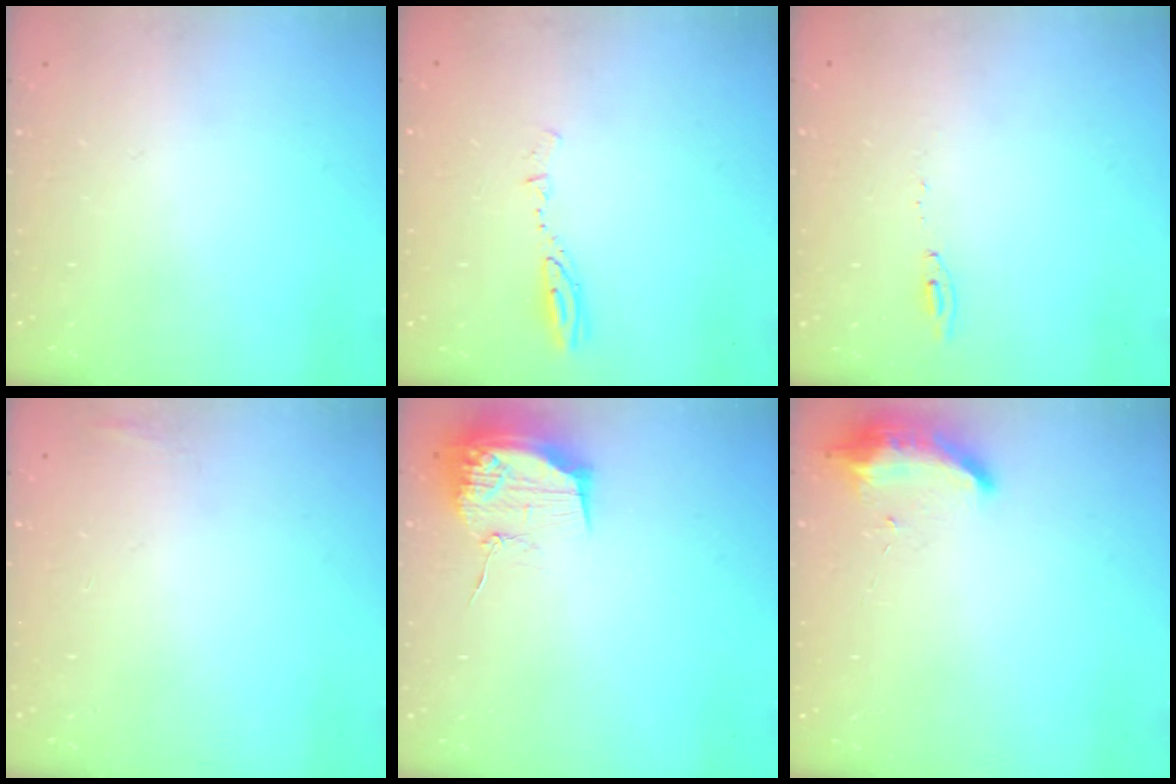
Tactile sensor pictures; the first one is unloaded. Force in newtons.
{"total": 4.0, "press": 4.0, "slide": 0.3}
{"total": 5.2, "press": 5.2, "slide": 0.5}
{"total": 9.7, "press": 4.2, "slide": 8.8}
{"total": 15.6, "press": 15.6, "slide": 0.1}
{"total": 8.4, "press": 8.4, "slide": 0.4}